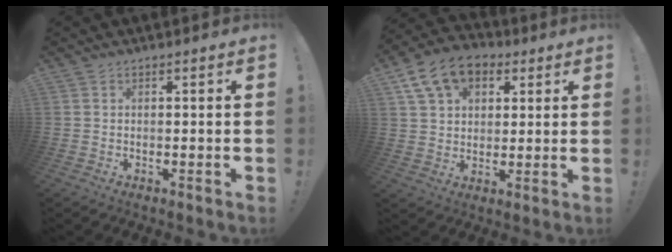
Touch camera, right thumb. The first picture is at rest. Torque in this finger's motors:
{"motor_torque": [1.13, 1.52, 0.48, -0.18, 0.15]}